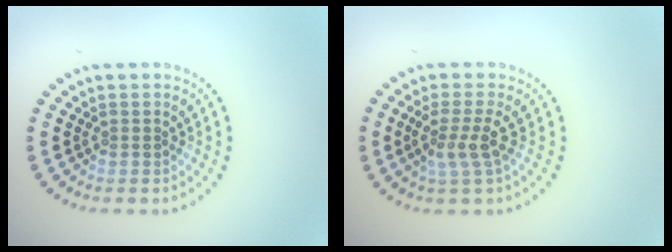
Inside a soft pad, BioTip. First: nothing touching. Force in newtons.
{"total": 2.7, "press": 2.1, "slide": 1.7}